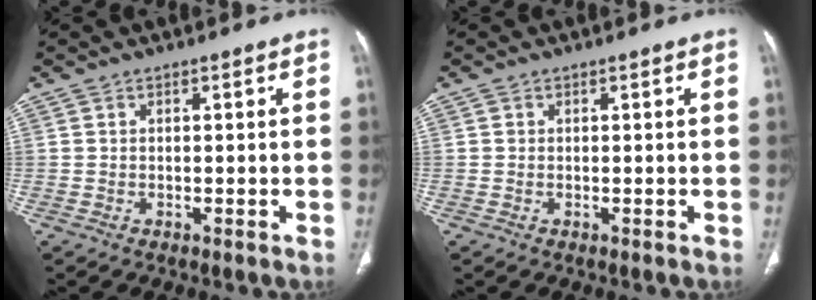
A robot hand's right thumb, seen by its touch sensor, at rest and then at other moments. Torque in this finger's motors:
{"motor_torque": [-0.07, -0.04, 0.36, 0.41, -0.01]}